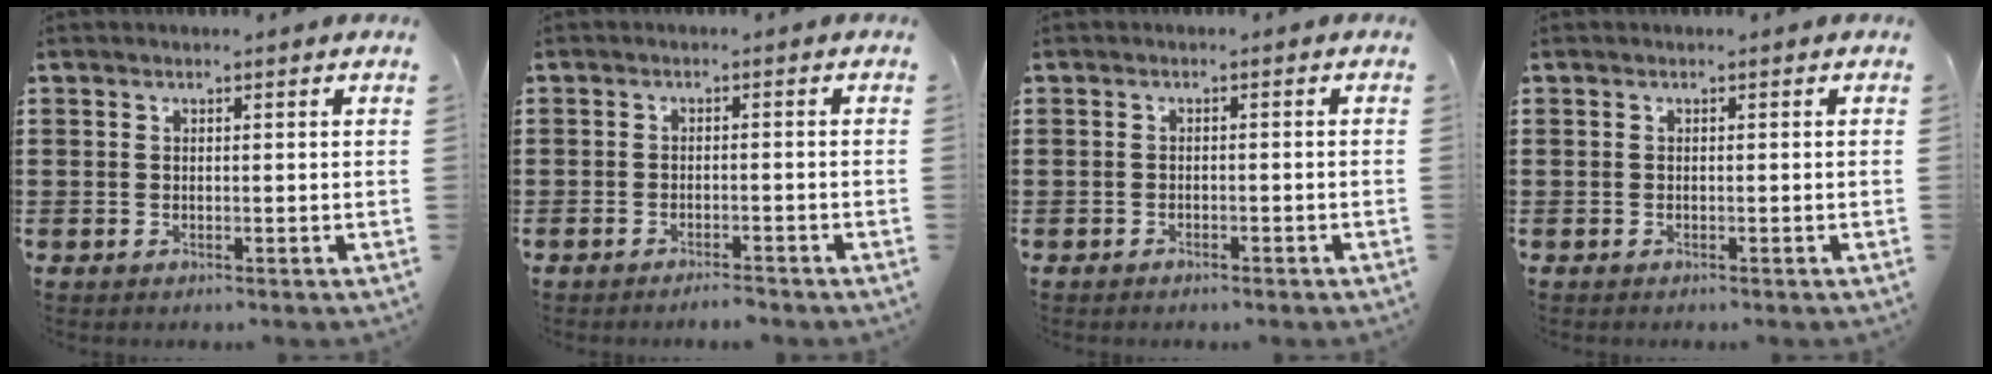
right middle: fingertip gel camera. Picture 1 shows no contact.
{"total": 1.7, "force": [-1.6, 0.1, 0.6], "torque": [-0.012, 0.001, -0.031]}
{"total": 0.9, "force": [-0.8, 0.1, 0.2], "torque": [-0.008, -0.004, -0.016]}
{"total": 0.0}